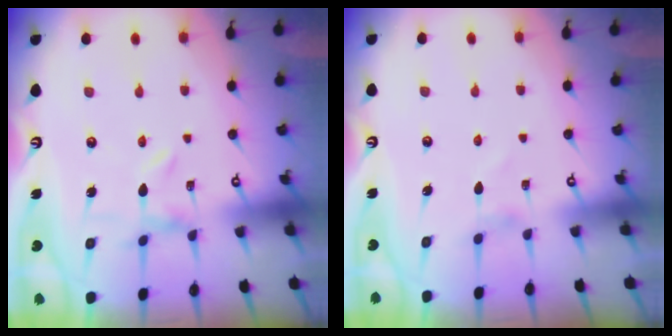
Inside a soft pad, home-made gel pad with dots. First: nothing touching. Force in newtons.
{"total": 0.0}